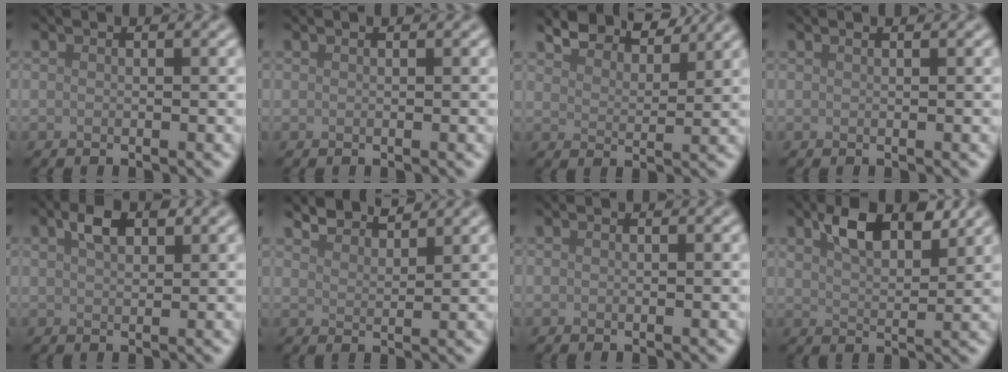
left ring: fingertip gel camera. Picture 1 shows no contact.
{"total": 0.0}
{"total": 5.0, "force": [4.6, 1.1, 1.5], "torque": [-0.038, 0.005, 0.068]}
{"total": 0.0}
{"total": 2.8, "force": [1.4, 1.4, 1.9], "torque": [-0.037, 0.008, 0.025]}
{"total": 3.0, "force": [3.0, 0.2, 0.4], "torque": [-0.008, 0.001, 0.052]}
{"total": 0.0}
{"total": 5.3, "force": [3.0, 2.5, 3.6], "torque": [-0.066, 0.004, 0.050]}